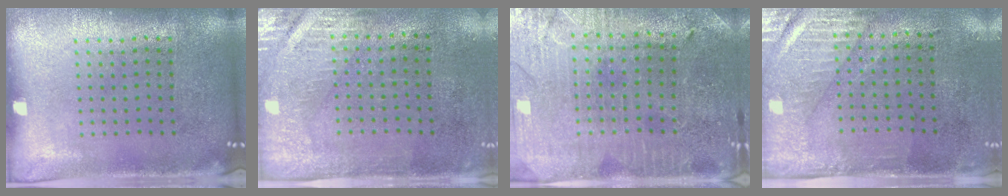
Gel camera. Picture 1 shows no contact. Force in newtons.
{"total": 2.9, "press": 2.5, "slide": 1.4}
{"total": 1.2, "press": 1.2, "slide": 0.2}
{"total": 3.0, "press": 2.5, "slide": 1.6}